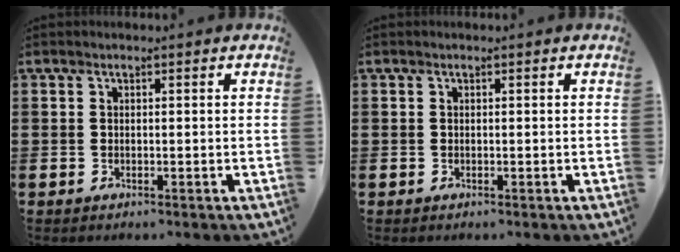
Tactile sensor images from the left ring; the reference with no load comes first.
{"total": 0.0}